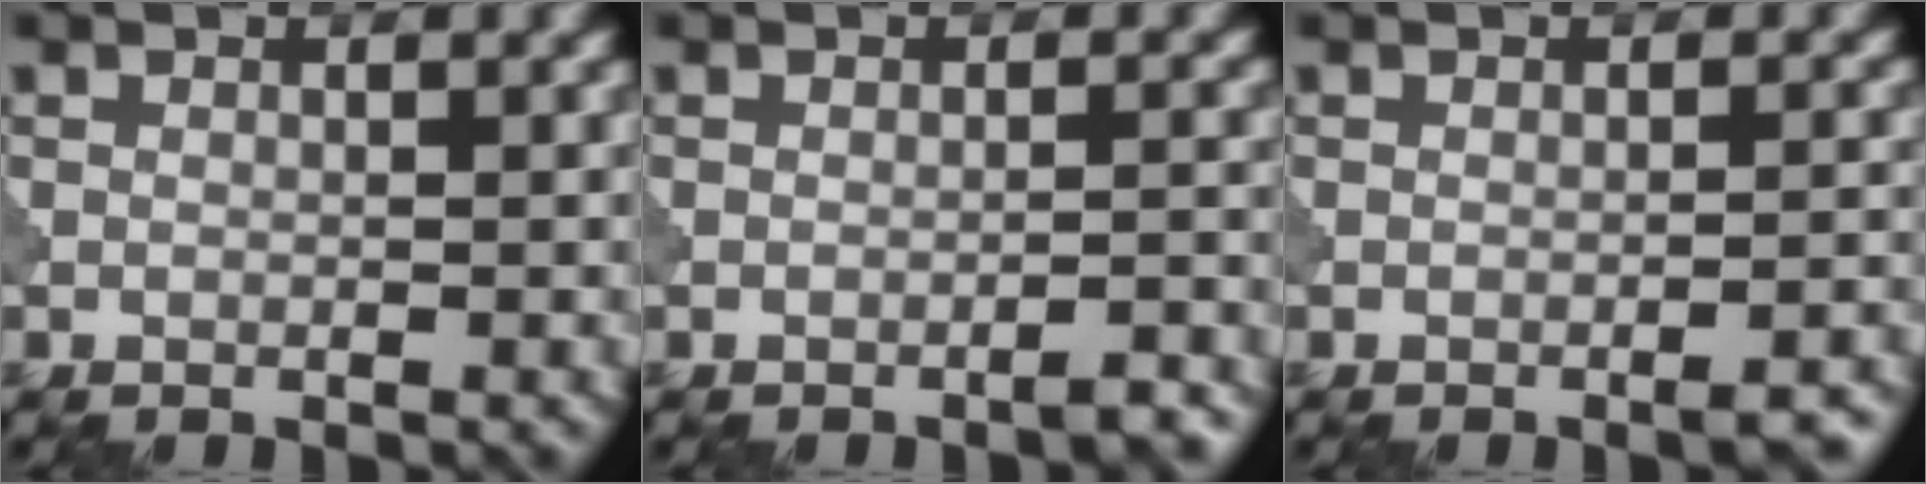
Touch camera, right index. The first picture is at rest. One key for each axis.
{"total": 2.3, "fx": -1.9, "fy": 0.4, "fz": 1.3, "tx": -0.010, "ty": 0.008, "tz": -0.032}
{"total": 2.4, "fx": -1.7, "fy": 0.5, "fz": 1.5, "tx": -0.014, "ty": 0.007, "tz": -0.028}